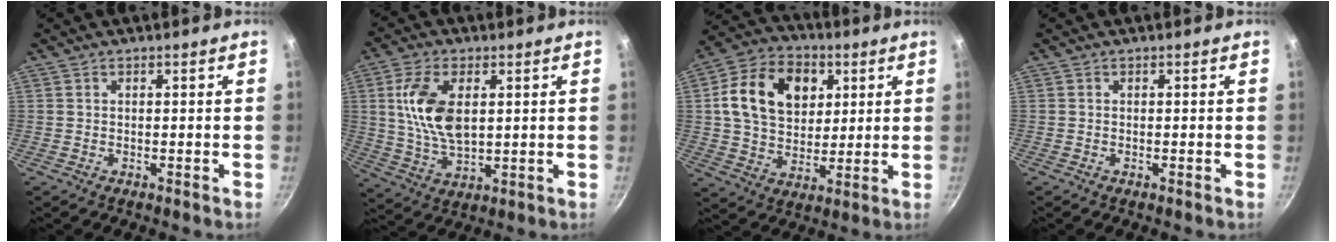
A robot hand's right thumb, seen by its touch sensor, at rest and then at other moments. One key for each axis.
{"total": 12.0, "fx": 2.6, "fy": 6.4, "fz": 9.9, "tx": -0.185, "ty": -0.010, "tz": 0.053}
{"total": 16.8, "fx": 4.6, "fy": 12.4, "fz": 10.4, "tx": -0.154, "ty": 0.000, "tz": 0.068}
{"total": 0.0}